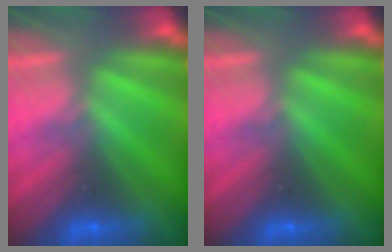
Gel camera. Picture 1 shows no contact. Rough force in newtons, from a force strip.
{"total": 0.0}